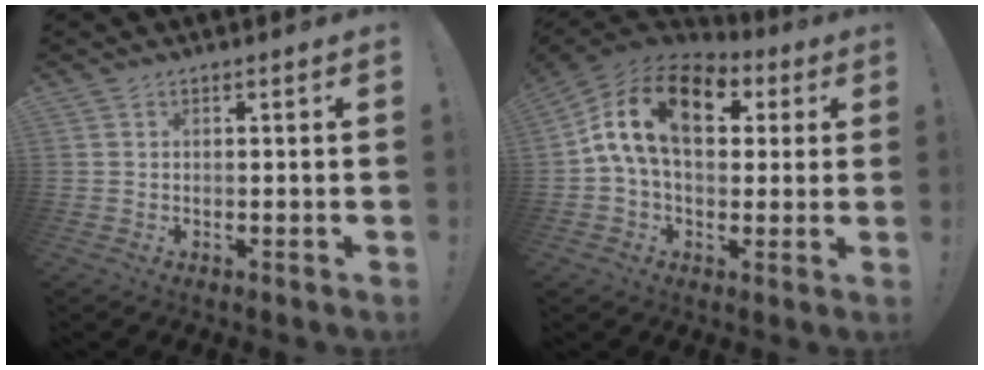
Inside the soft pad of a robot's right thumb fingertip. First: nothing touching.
{"total": 18.1, "force": [4.6, 10.9, 13.7], "torque": [-0.236, 0.001, 0.077]}